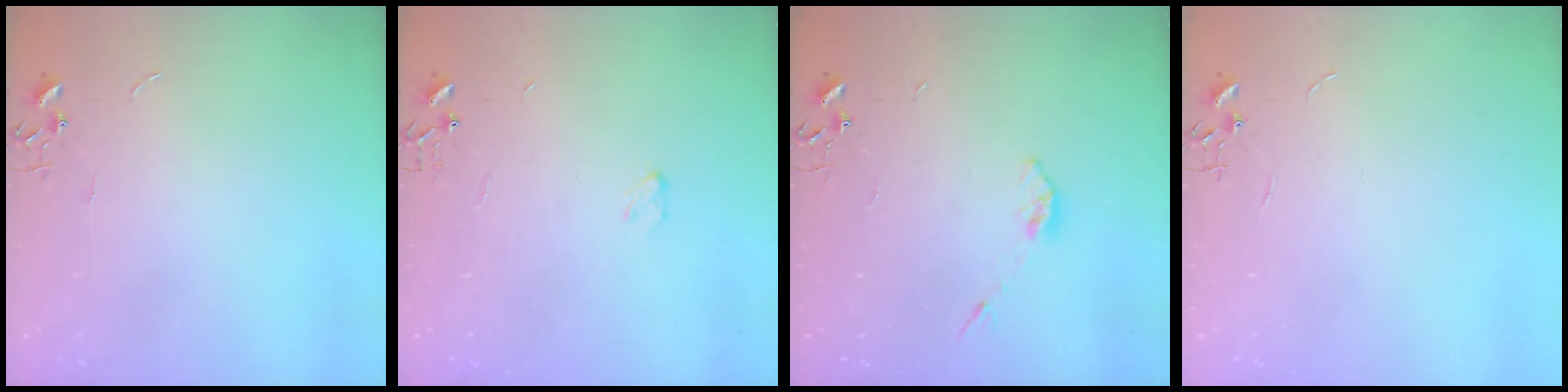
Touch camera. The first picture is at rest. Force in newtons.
{"total": 3.2, "press": 3.2, "slide": 0.5}
{"total": 3.4, "press": 3.4, "slide": 0.5}
{"total": 0.0}